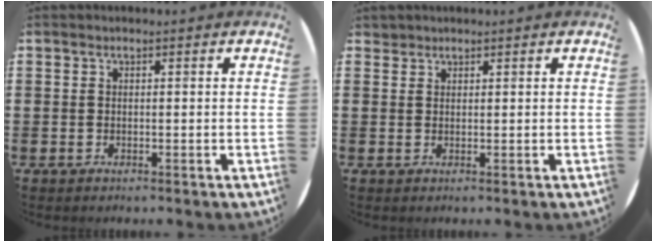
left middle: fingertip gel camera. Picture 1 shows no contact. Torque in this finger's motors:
{"motor_torque": [-0.39, 0.04, -0.02, -0.02]}